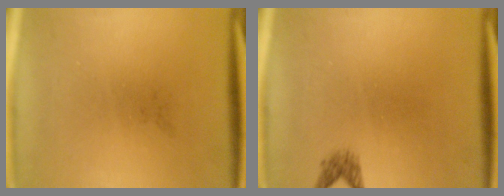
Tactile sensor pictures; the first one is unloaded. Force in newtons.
{"total": 1.3}